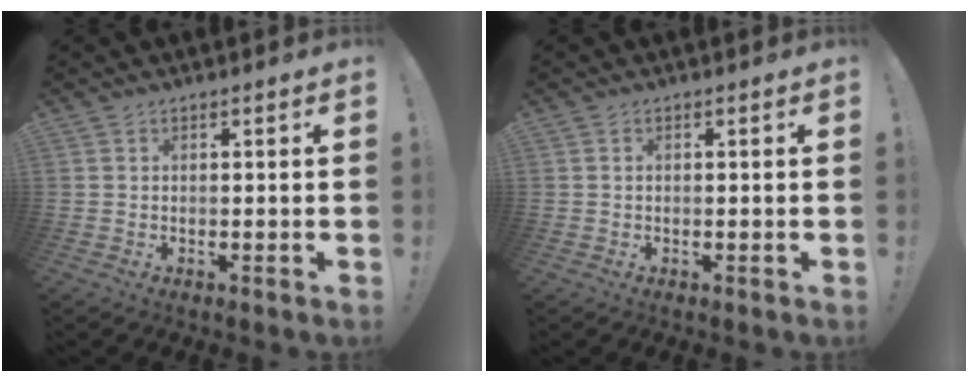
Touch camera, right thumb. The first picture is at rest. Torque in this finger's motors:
{"motor_torque": [-0.19, 0.00, 0.02, 0.00, -0.05]}